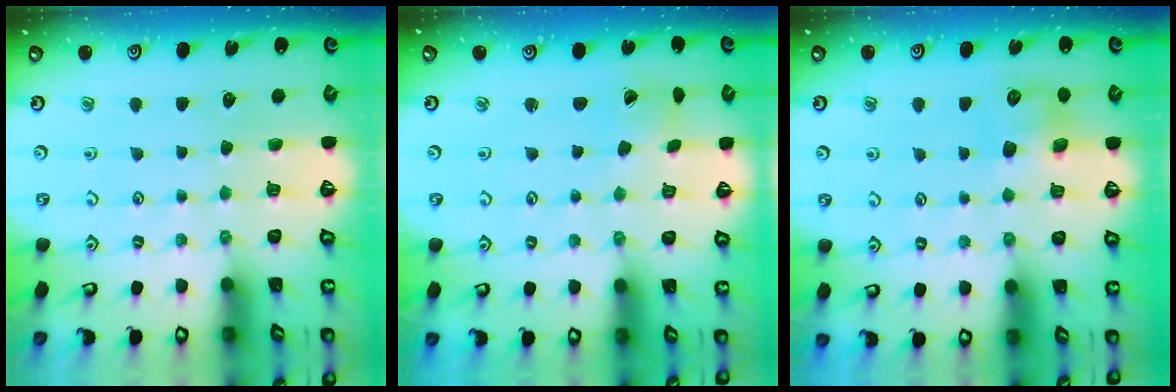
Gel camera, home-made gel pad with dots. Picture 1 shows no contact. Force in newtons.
{"total": 1.0, "press": 1.0, "slide": 0.1}
{"total": 8.0, "press": 8.0, "slide": 0.4}